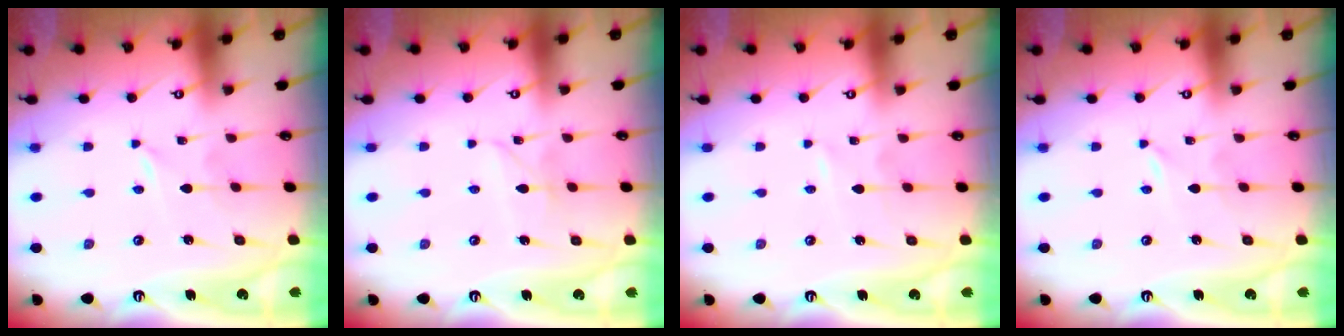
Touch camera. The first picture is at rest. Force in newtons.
{"total": 3.8, "press": 3.7, "slide": 0.4}
{"total": 1.1, "press": 1.1, "slide": 0.1}
{"total": 0.0}